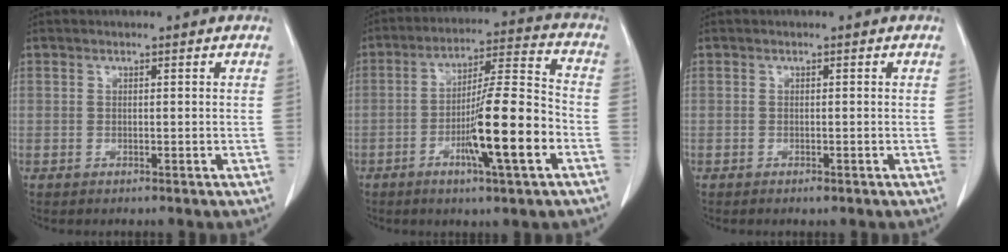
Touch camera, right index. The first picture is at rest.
{"total": 13.6, "force": [-4.6, 0.6, 12.8], "torque": [-0.214, -0.002, -0.077]}
{"total": 0.7, "force": [-0.5, 0.2, 0.5], "torque": [-0.007, -0.001, -0.005]}